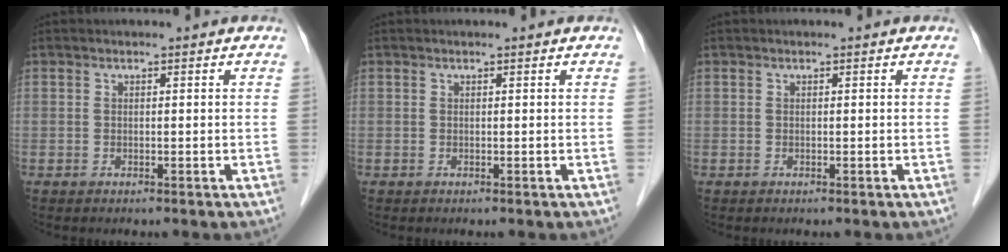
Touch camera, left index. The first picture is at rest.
{"total": 0.0}
{"total": 0.0}